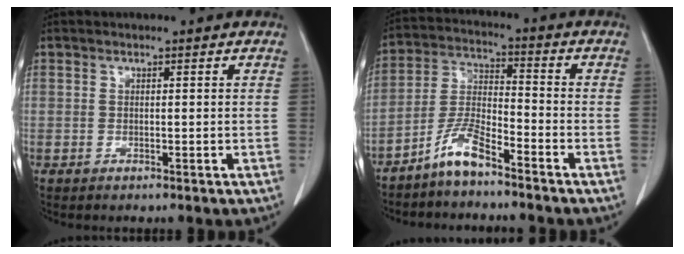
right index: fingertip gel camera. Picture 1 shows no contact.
{"total": 6.8, "force": [-5.2, 1.1, 4.2], "torque": [-0.099, -0.007, -0.109]}